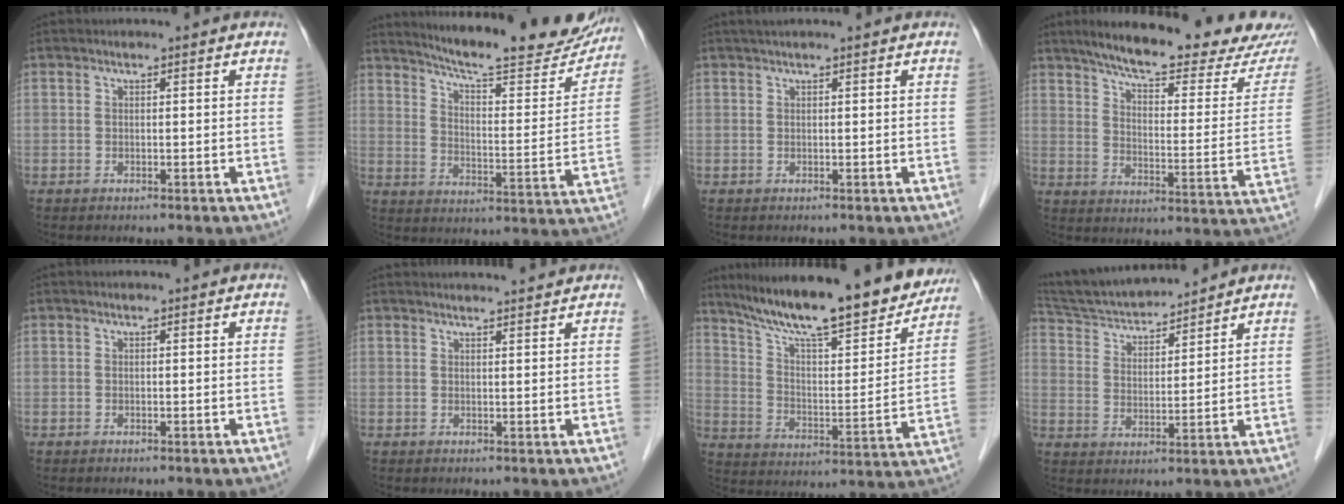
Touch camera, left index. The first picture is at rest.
{"total": 22.7, "force": [20.6, 3.0, 9.0], "torque": [-0.129, -0.049, 0.268]}
{"total": 3.0, "force": [2.6, 0.0, 1.6], "torque": [-0.019, 0.029, 0.039]}
{"total": 23.3, "force": [19.9, 3.7, 11.4], "torque": [-0.159, -0.030, 0.256]}
{"total": 0.0}
{"total": 5.4, "force": [5.3, 0.1, 1.2], "torque": [-0.015, 0.014, 0.059]}
{"total": 24.4, "force": [20.7, 3.8, 12.3], "torque": [-0.200, -0.014, 0.301]}
{"total": 13.7, "force": [12.8, 2.0, 4.5], "torque": [-0.086, 0.021, 0.226]}